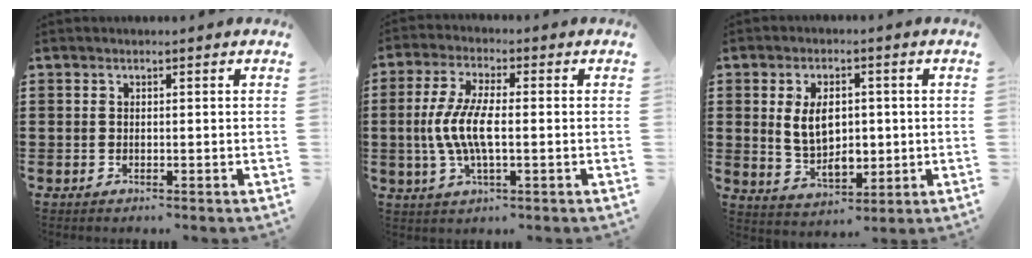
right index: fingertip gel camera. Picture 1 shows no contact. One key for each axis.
{"total": 7.4, "fx": -1.1, "fy": 2.3, "fz": 6.9, "tx": -0.164, "ty": -0.010, "tz": -0.031}
{"total": 6.8, "fx": 0.9, "fy": 4.3, "fz": 5.2, "tx": -0.085, "ty": 0.006, "tz": 0.010}